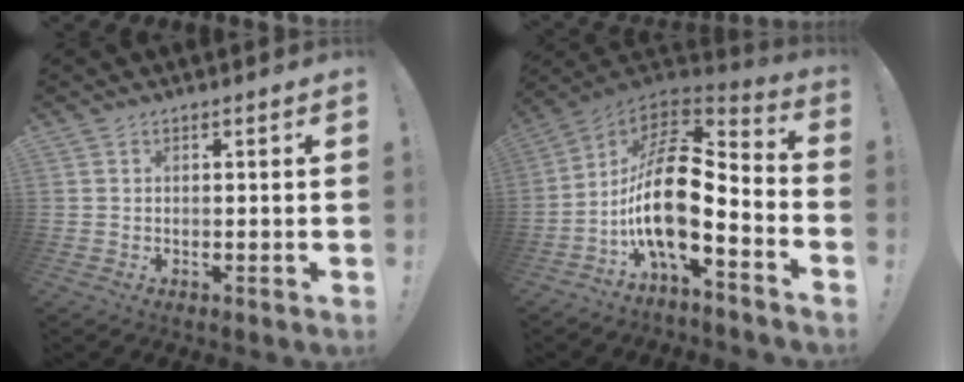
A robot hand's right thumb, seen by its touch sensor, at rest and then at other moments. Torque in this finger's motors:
{"motor_torque": [2.93, 2.07, 0.69, -0.55, 0.48]}